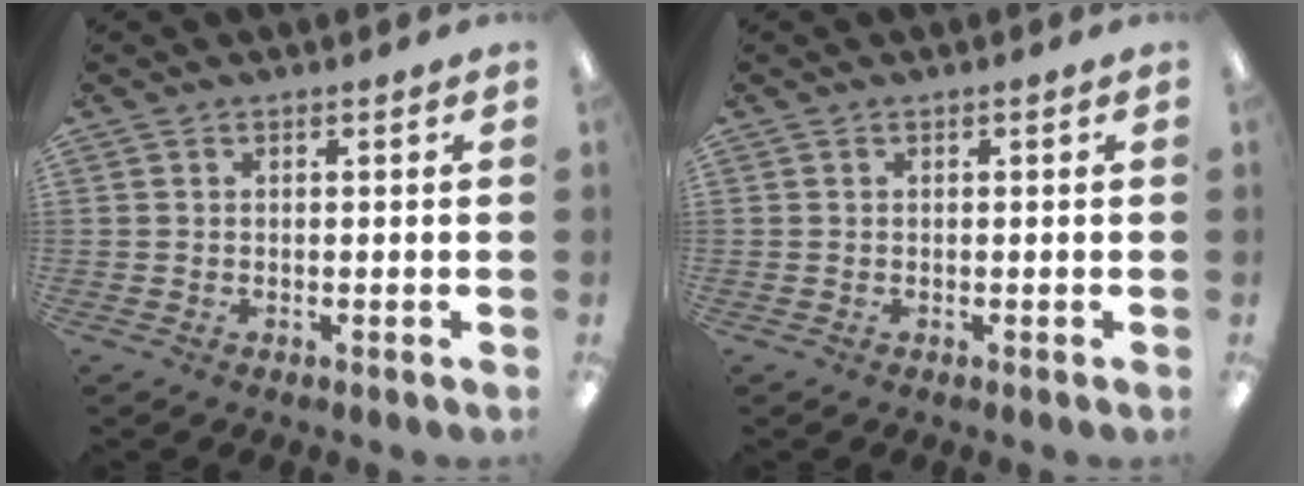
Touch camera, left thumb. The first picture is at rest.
{"total": 0.0}